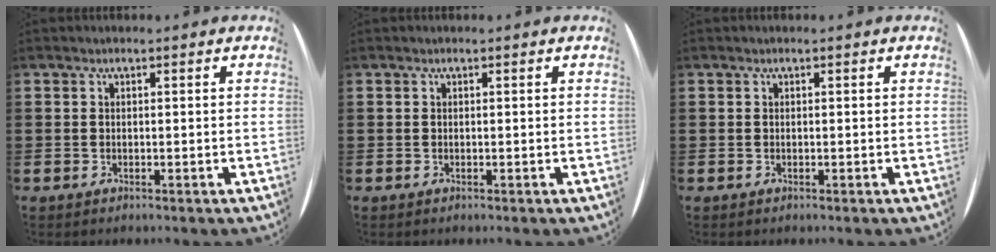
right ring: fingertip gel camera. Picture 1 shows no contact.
{"total": 0.0}
{"total": 0.0}